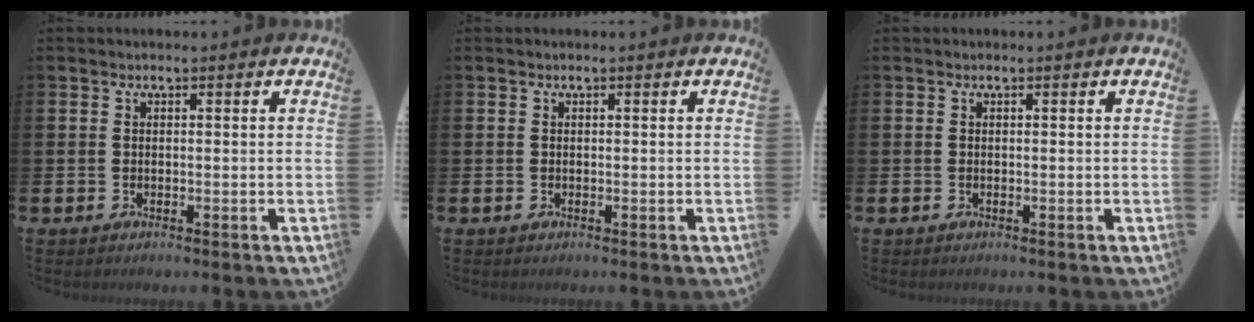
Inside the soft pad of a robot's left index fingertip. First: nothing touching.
{"total": 0.0}
{"total": 0.0}